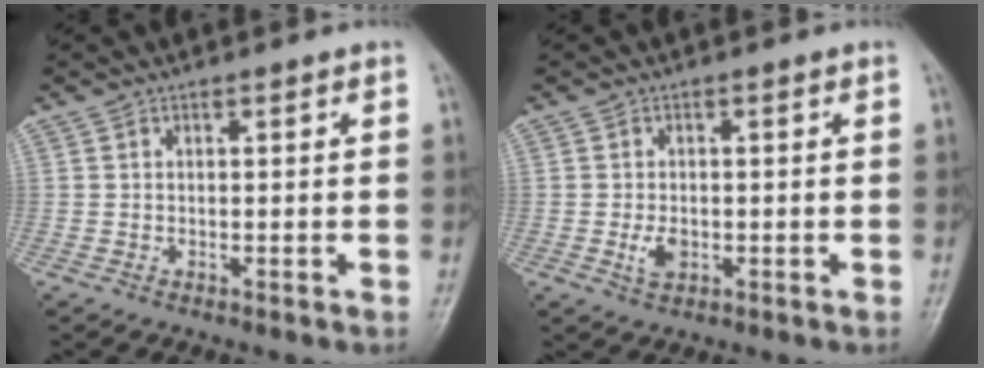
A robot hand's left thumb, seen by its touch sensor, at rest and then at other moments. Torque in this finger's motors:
{"motor_torque": [0.07, 0.18, 0.35, 0.25, 0.01]}